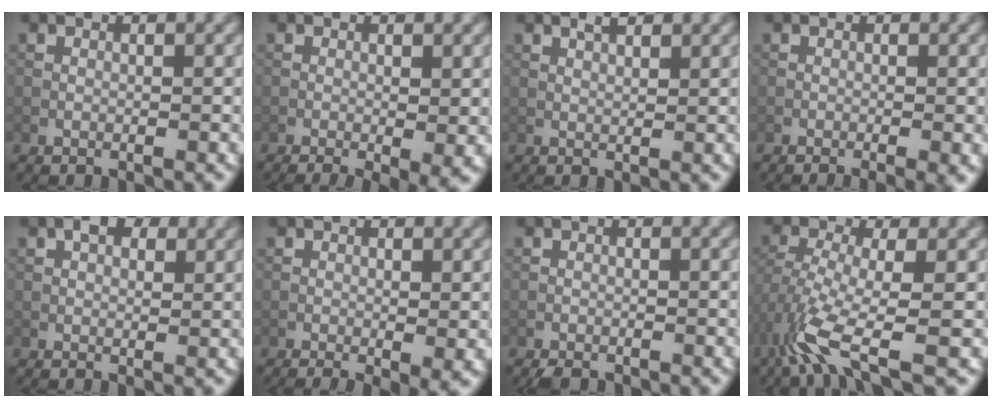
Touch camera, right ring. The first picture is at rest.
{"total": 4.5, "force": [-1.8, 1.2, 3.9], "torque": [-0.059, -0.008, -0.021]}
{"total": 1.3, "force": [1.0, 0.4, 0.8], "torque": [-0.017, 0.001, 0.018]}
{"total": 2.3, "force": [-1.1, 0.5, 2.0], "torque": [-0.028, 0.000, -0.017]}
{"total": 2.4, "force": [1.1, 1.4, 1.6], "torque": [-0.021, 0.004, 0.014]}
{"total": 3.5, "force": [-1.3, 0.9, 3.2], "torque": [-0.048, -0.008, -0.014]}
{"total": 1.1, "force": [-1.0, 0.3, 0.2], "torque": [-0.001, -0.002, -0.019]}
{"total": 7.0, "force": [-3.8, 2.0, 5.5], "torque": [-0.124, -0.005, -0.081]}